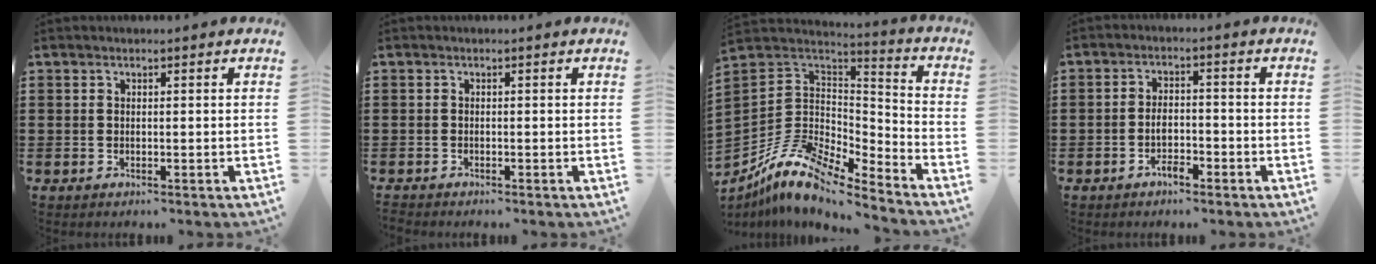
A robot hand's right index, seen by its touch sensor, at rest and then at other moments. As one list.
[{"total": 0.6, "force": [-0.5, 0.2, -0.1], "torque": [0.001, 0.002, -0.011]}, {"total": 10.5, "force": [-8.1, 4.2, 5.3], "torque": [-0.129, 0.007, -0.167]}, {"total": 3.4, "force": [-2.0, 1.5, 2.3], "torque": [-0.051, 0.003, -0.041]}]